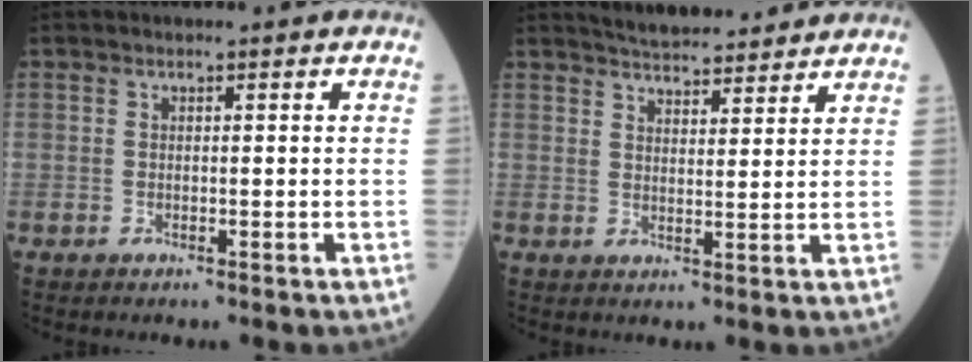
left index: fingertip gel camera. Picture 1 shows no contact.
{"total": 9.2, "force": [8.6, 1.4, 2.8], "torque": [-0.041, 0.011, 0.121]}